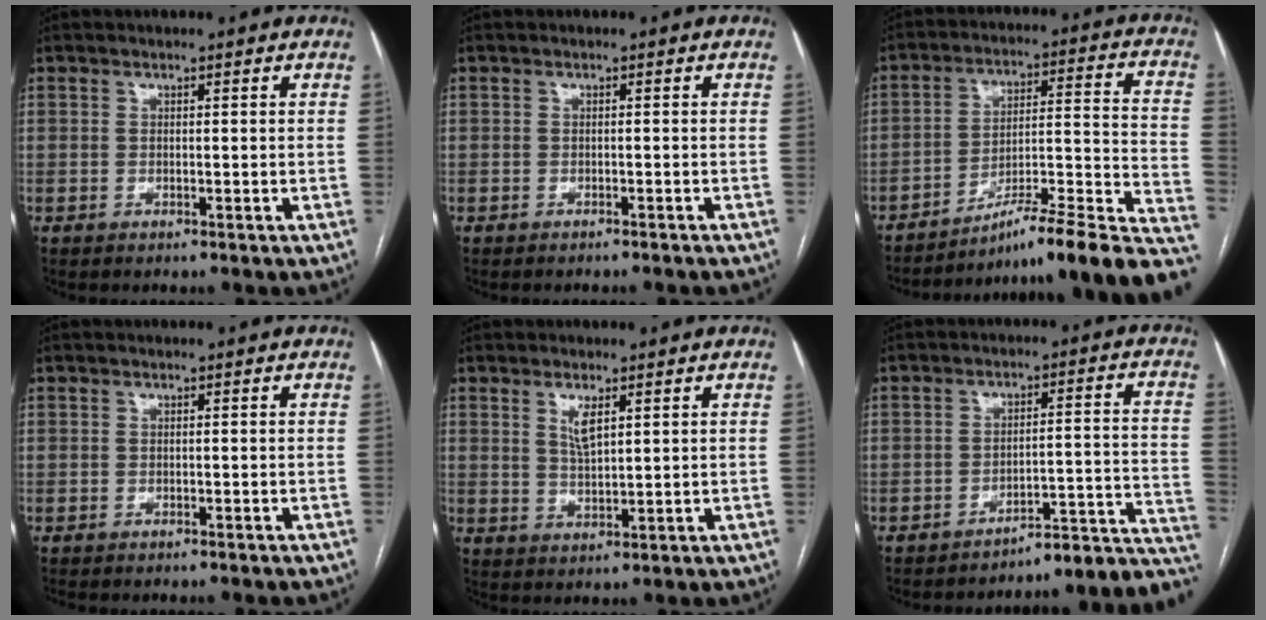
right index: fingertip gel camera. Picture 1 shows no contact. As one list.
[{"total": 3.1, "force": [-2.8, 0.3, 1.1], "torque": [-0.016, -0.001, -0.034]}, {"total": 22.9, "force": [-18.9, 0.0, 12.9], "torque": [-0.106, 0.021, -0.272]}, {"total": 2.1, "force": [-1.9, 0.6, 0.7], "torque": [-0.007, -0.002, -0.023]}, {"total": 3.4, "force": [1.7, 0.8, 2.9], "torque": [-0.061, -0.003, 0.037]}, {"total": 12.8, "force": [-11.8, 1.4, 4.8], "torque": [-0.013, 0.051, -0.147]}]